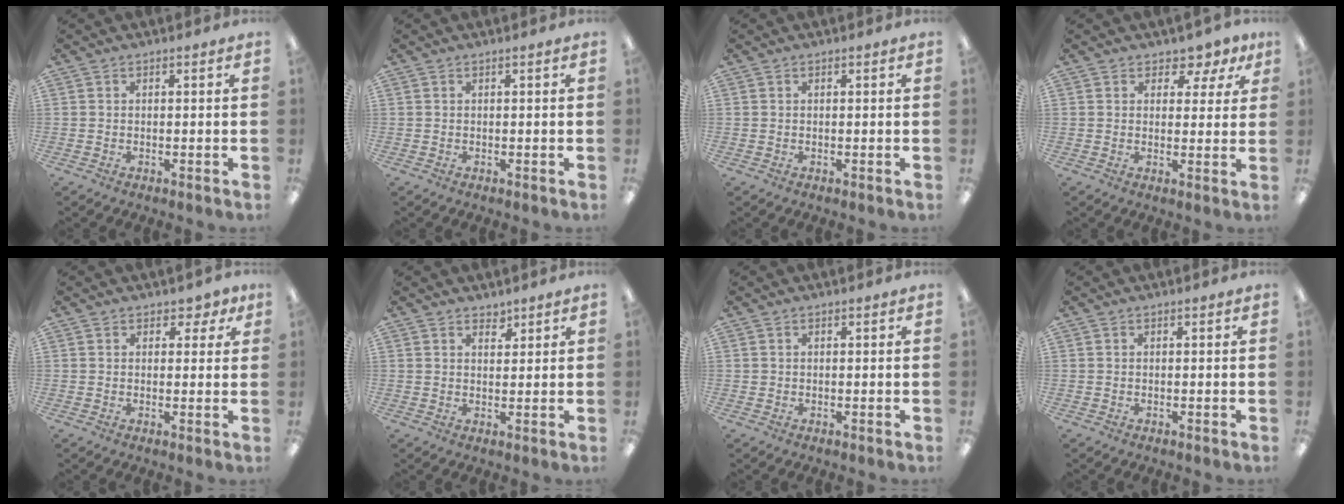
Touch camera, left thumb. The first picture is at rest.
{"total": 0.0}
{"total": 0.0}
{"total": 4.2, "force": [2.7, 2.9, 1.4], "torque": [-0.007, -0.015, 0.044]}
{"total": 2.8, "force": [1.4, 2.2, 0.9], "torque": [0.003, -0.002, 0.022]}
{"total": 2.2, "force": [2.0, 0.9, 0.0], "torque": [0.013, -0.014, 0.035]}
{"total": 0.5, "force": [0.1, 0.5, -0.3], "torque": [0.004, 0.005, 0.001]}
{"total": 0.0}